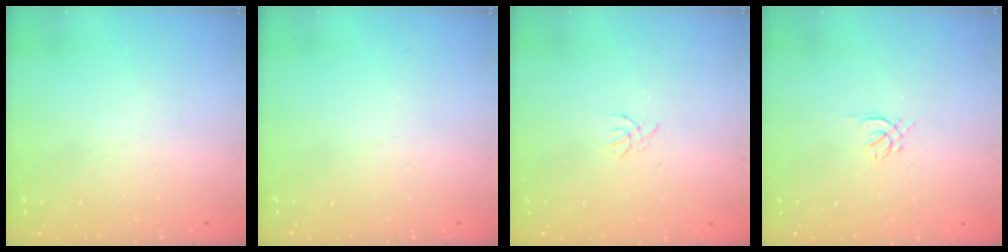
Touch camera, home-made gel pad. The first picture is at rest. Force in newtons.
{"total": 0.0}
{"total": 0.8, "press": 0.7, "slide": 0.3}
{"total": 1.6, "press": 1.5, "slide": 0.6}